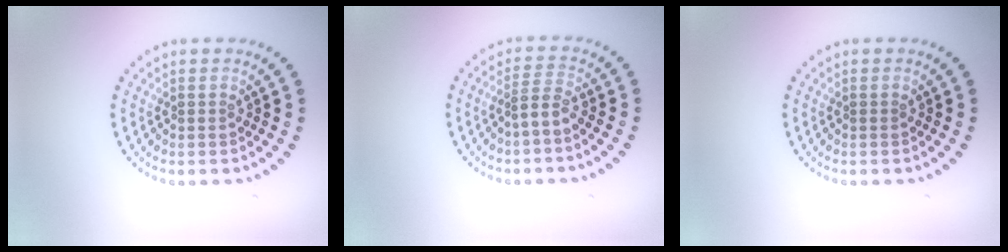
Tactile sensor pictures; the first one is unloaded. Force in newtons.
{"total": 1.9, "press": 1.2, "slide": 1.5}
{"total": 0.0}